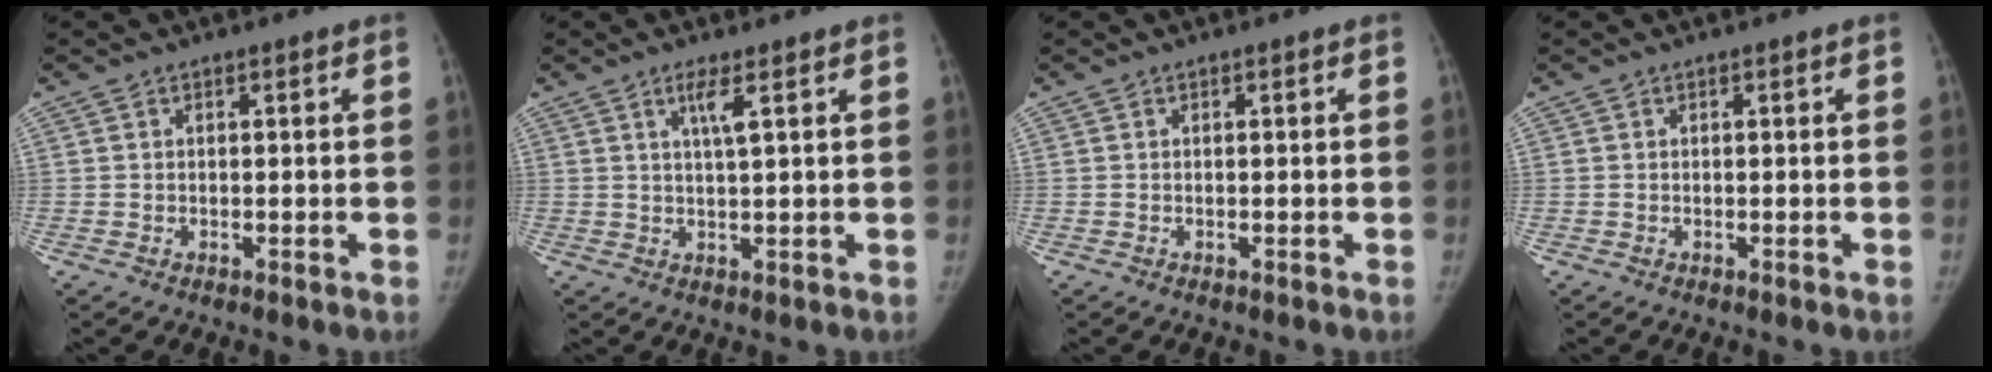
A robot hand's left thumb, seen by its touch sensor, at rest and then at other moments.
{"total": 3.1, "force": [1.6, 0.1, 2.7], "torque": [-0.057, -0.010, 0.031]}
{"total": 0.0}
{"total": 0.0}